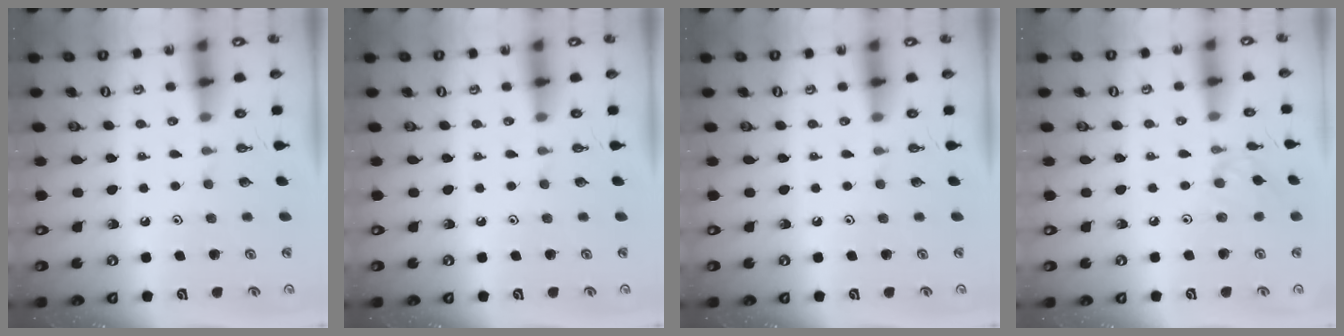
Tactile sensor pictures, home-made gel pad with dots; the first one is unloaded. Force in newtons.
{"total": 0.0}
{"total": 0.0}
{"total": 2.4, "press": 2.4, "slide": 0.5}